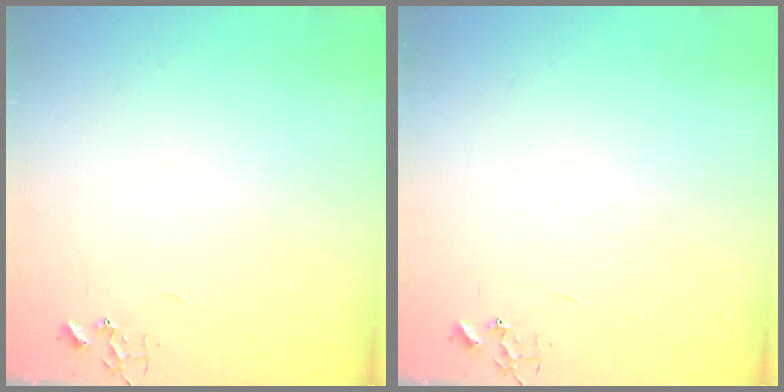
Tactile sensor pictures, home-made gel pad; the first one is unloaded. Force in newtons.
{"total": 0.0}